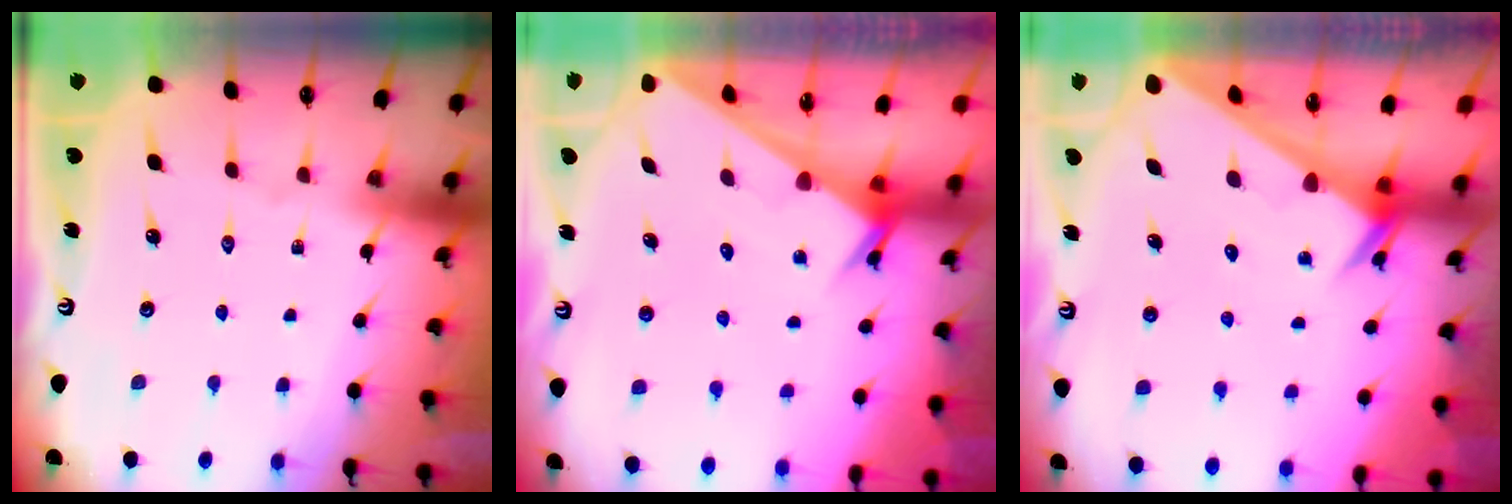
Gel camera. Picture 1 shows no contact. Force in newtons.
{"total": 2.1, "press": 2.1, "slide": 0.2}
{"total": 2.5, "press": 2.5, "slide": 0.1}